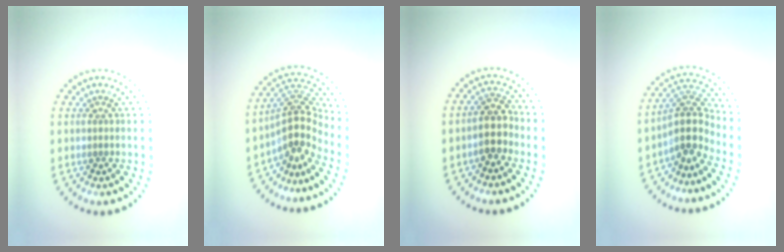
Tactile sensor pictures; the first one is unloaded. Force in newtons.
{"total": 4.1, "press": 2.9, "slide": 3.0}
{"total": 2.9, "press": 2.5, "slide": 1.4}
{"total": 3.8, "press": 2.8, "slide": 2.6}